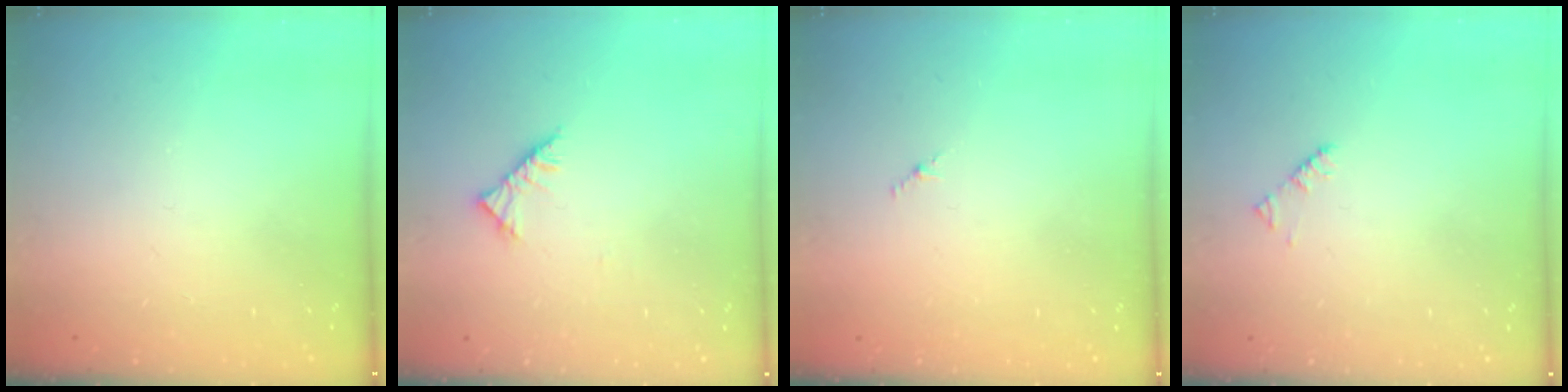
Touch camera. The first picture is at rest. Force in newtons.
{"total": 4.5, "press": 4.5, "slide": 0.9}
{"total": 1.2, "press": 1.1, "slide": 0.6}
{"total": 1.9, "press": 1.9, "slide": 0.3}